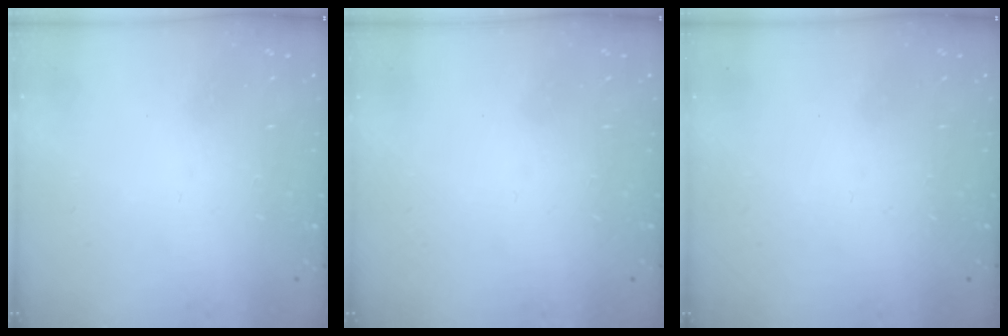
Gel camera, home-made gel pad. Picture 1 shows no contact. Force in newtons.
{"total": 0.0}
{"total": 0.0}